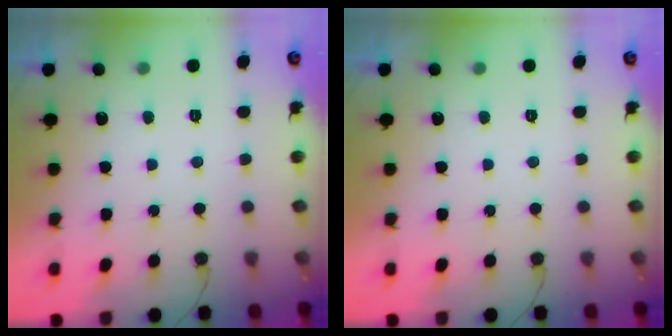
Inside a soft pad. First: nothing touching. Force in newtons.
{"total": 0.0}